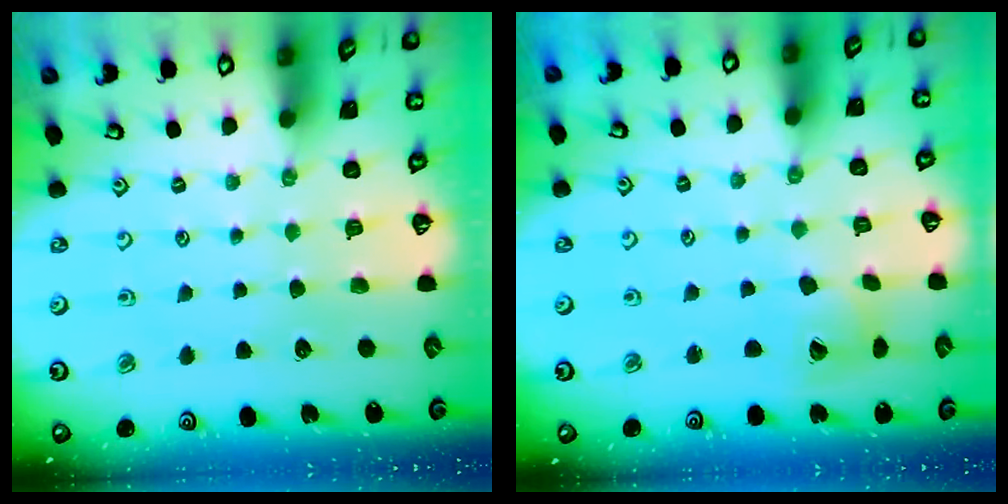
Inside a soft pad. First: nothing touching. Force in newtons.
{"total": 8.1, "press": 8.0, "slide": 1.1}